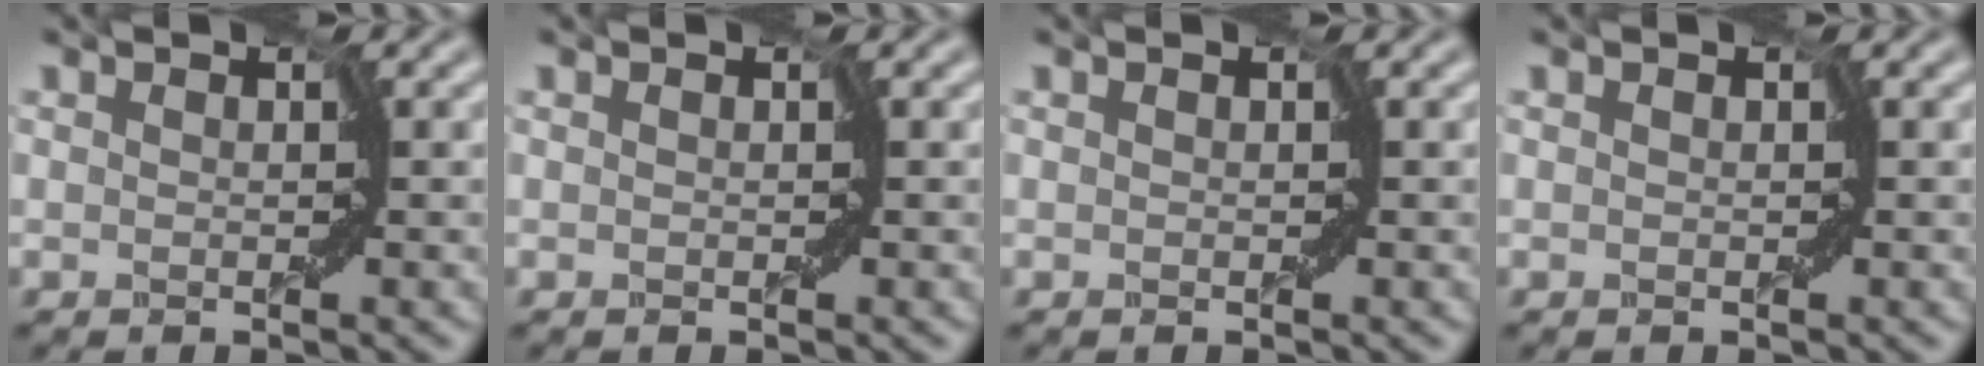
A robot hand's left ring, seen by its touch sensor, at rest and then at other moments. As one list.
[{"total": 0.0}, {"total": 0.0}, {"total": 0.0}]